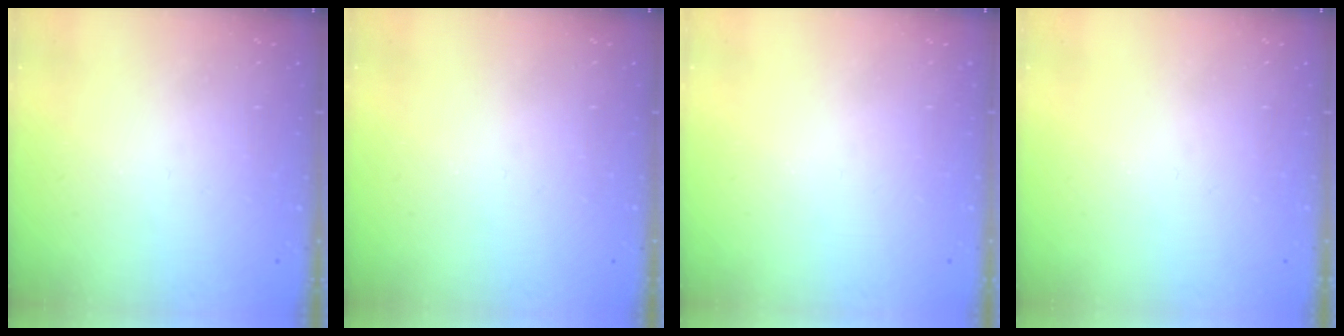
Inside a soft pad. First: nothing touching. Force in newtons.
{"total": 0.0}
{"total": 0.0}
{"total": 0.0}